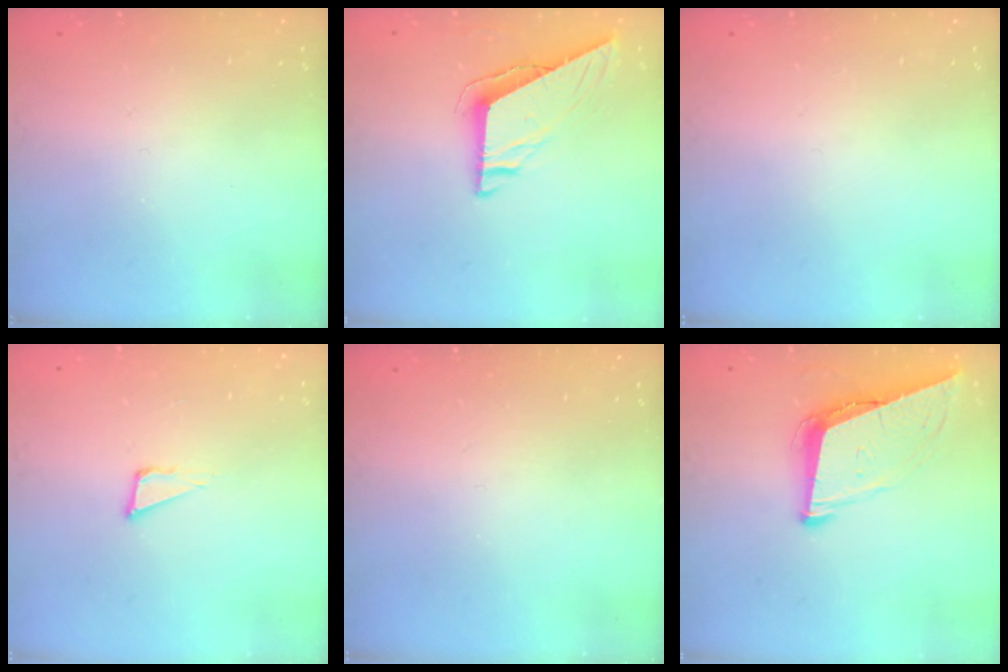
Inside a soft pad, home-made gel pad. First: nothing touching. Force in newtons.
{"total": 7.7, "press": 7.6, "slide": 0.6}
{"total": 0.0}
{"total": 3.8, "press": 3.7, "slide": 0.9}
{"total": 0.0}
{"total": 9.3, "press": 9.0, "slide": 2.3}